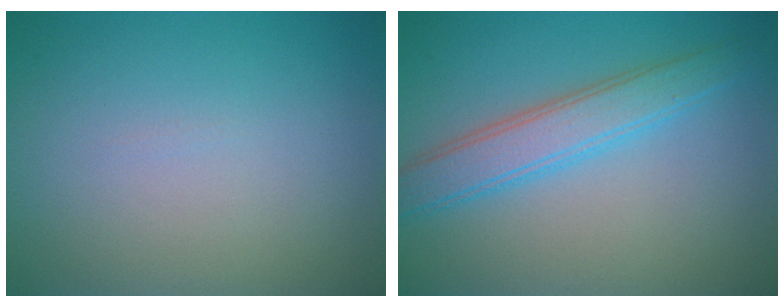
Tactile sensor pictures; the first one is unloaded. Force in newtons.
{"total": 4.1, "press": 4.1, "slide": 0.1}